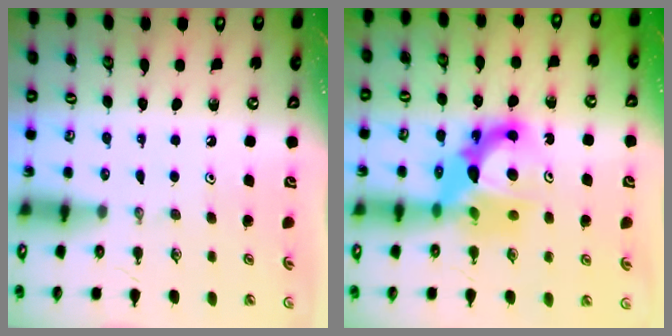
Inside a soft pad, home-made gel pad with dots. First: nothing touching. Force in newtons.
{"total": 12.7, "press": 12.7, "slide": 0.9}